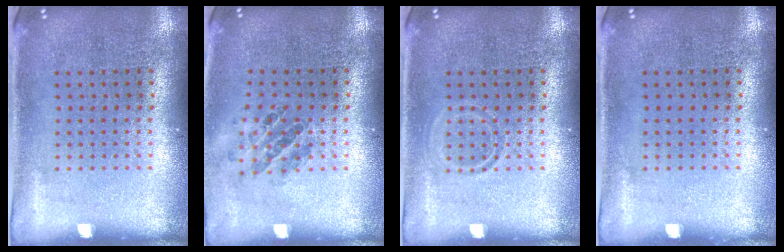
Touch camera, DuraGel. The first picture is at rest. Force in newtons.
{"total": 0.8, "press": 0.8, "slide": 0.2}
{"total": 0.9, "press": 0.9, "slide": 0.2}
{"total": 0.0}